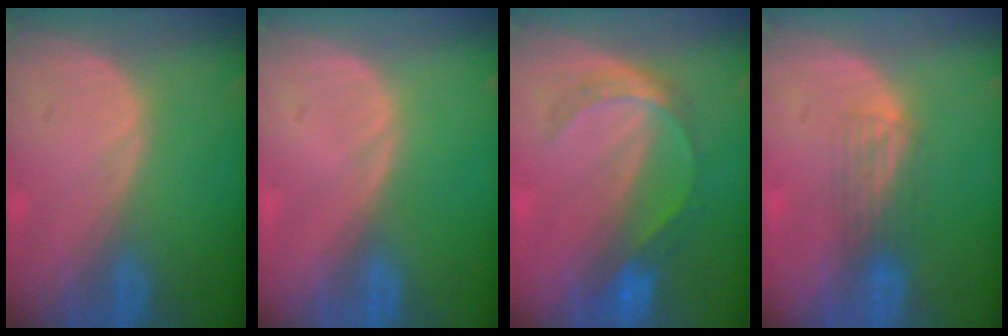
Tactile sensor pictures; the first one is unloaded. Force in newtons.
{"total": 0.0}
{"total": 5.4, "press": 5.0, "slide": 2.1}
{"total": 2.9, "press": 2.6, "slide": 1.2}